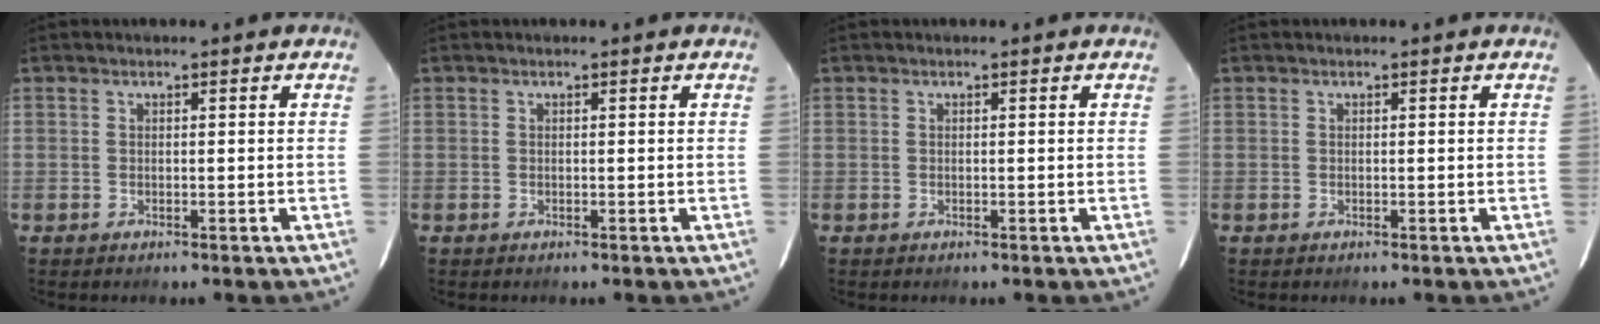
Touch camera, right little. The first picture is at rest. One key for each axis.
{"total": 0.0}
{"total": 0.0}
{"total": 0.0}